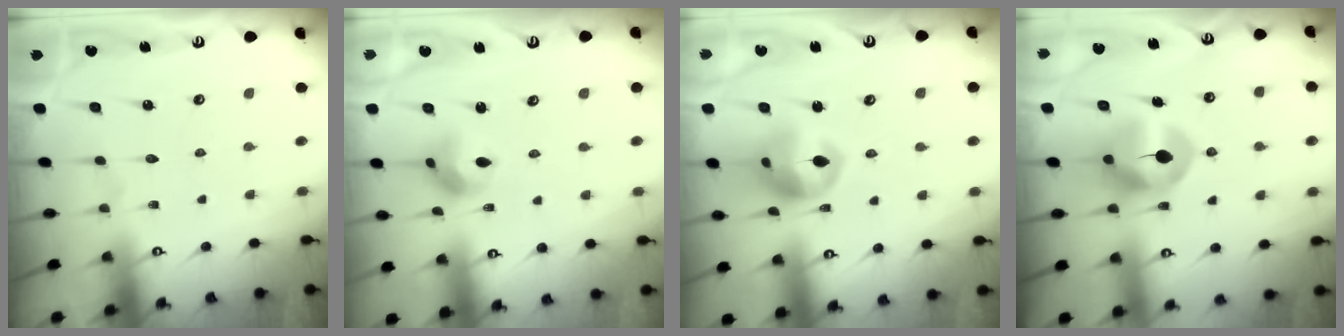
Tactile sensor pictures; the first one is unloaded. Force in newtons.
{"total": 7.2, "press": 7.2, "slide": 0.3}
{"total": 13.2, "press": 13.0, "slide": 1.9}
{"total": 8.1, "press": 8.0, "slide": 1.4}